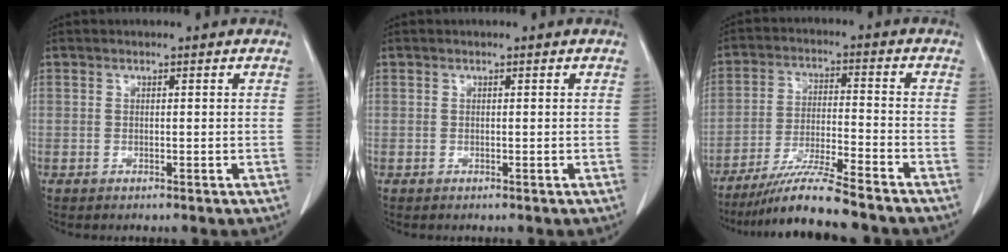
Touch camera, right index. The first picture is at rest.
{"total": 0.0}
{"total": 10.8, "force": [-9.2, -0.7, 5.5], "torque": [-0.097, -0.020, -0.160]}